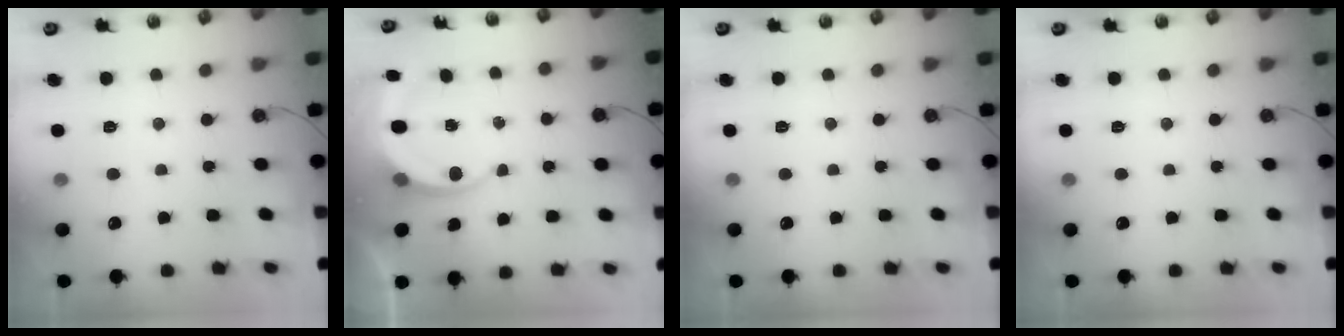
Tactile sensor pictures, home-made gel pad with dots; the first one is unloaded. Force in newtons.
{"total": 6.0, "press": 6.0, "slide": 0.3}
{"total": 0.0}
{"total": 0.0}